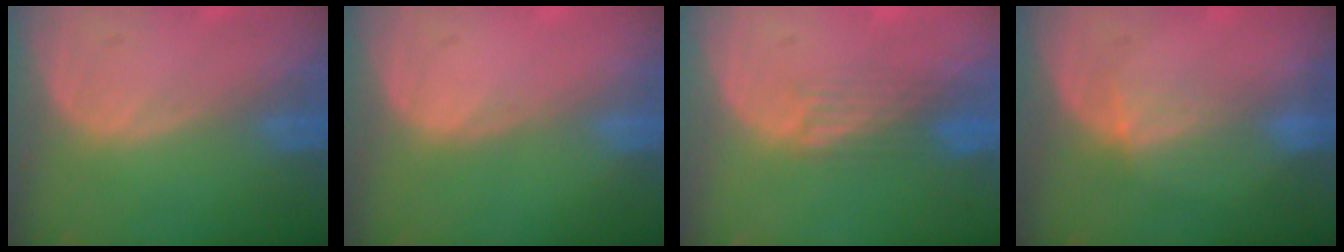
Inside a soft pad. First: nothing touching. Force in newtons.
{"total": 0.0}
{"total": 3.9, "press": 3.2, "slide": 2.2}
{"total": 3.0, "press": 2.8, "slide": 1.1}